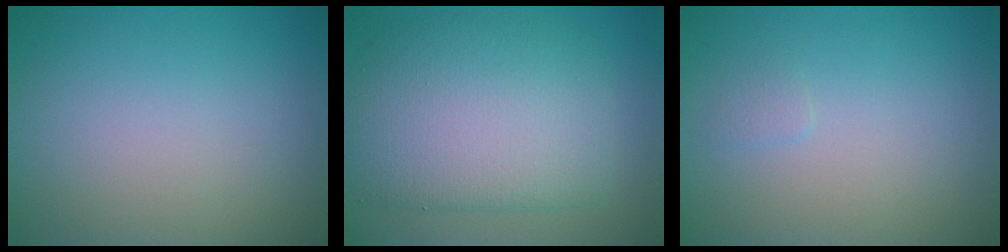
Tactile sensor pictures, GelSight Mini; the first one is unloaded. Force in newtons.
{"total": 8.4, "press": 8.4, "slide": 0.2}
{"total": 0.6, "press": 0.6, "slide": 0.1}